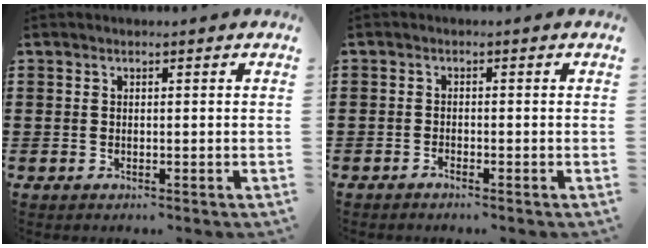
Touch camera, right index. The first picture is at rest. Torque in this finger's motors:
{"motor_torque": [0.40, 0.54, 0.01, -0.02]}